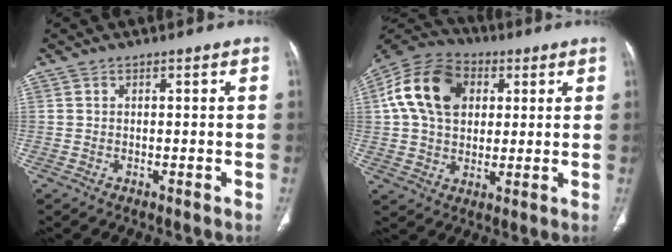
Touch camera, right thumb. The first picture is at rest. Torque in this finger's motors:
{"motor_torque": [0.68, 2.04, 0.29, 0.30, 0.18]}